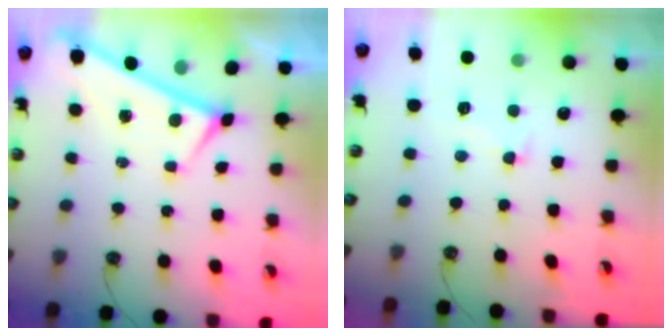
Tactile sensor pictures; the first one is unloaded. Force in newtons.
{"total": 2.1, "press": 2.0, "slide": 0.8}